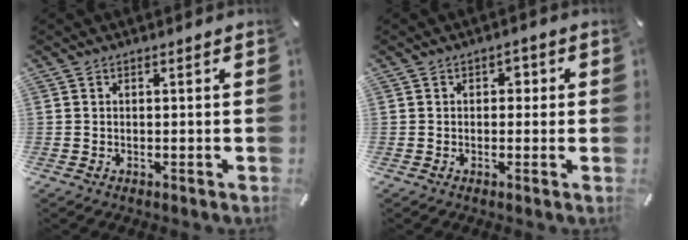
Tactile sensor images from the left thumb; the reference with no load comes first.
{"total": 1.9, "force": [-0.2, 1.5, 1.0], "torque": [-0.015, 0.007, -0.010]}